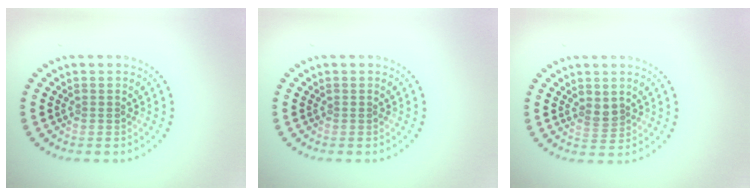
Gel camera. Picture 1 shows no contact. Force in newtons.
{"total": 0.0}
{"total": 1.3, "press": 1.2, "slide": 0.6}